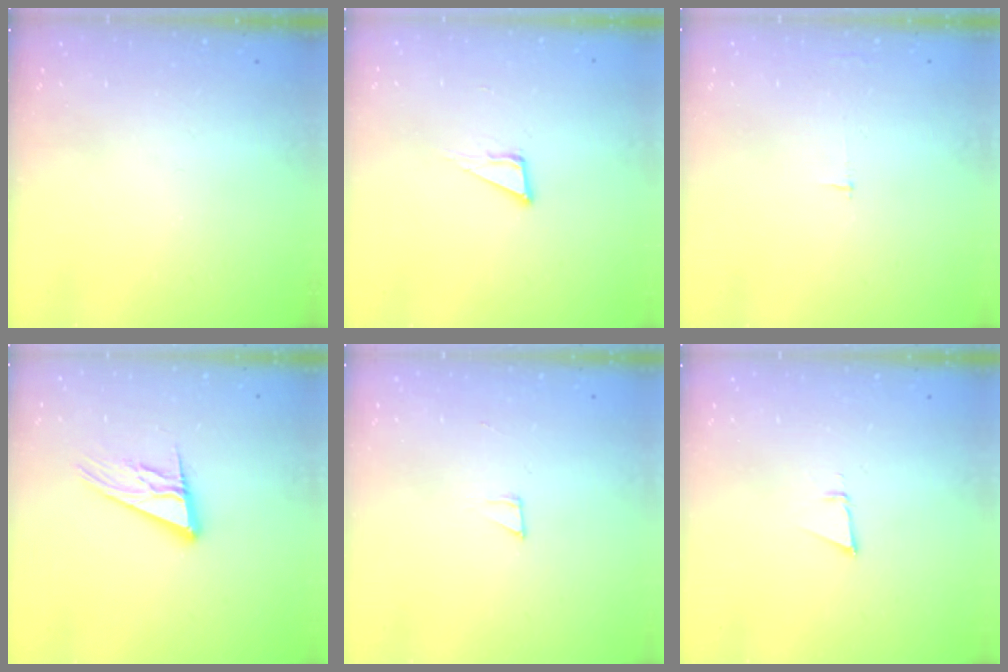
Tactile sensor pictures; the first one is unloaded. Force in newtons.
{"total": 6.4, "press": 6.4, "slide": 0.4}
{"total": 2.5, "press": 2.5, "slide": 0.2}
{"total": 13.1, "press": 12.9, "slide": 2.5}
{"total": 2.6, "press": 2.6, "slide": 0.1}
{"total": 2.6, "press": 2.5, "slide": 0.8}